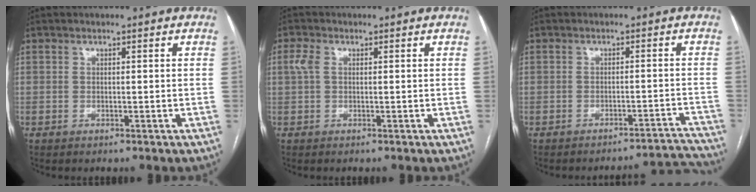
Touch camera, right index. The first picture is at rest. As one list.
[{"total": 2.2, "force": [0.6, 1.4, 1.7], "torque": [-0.052, 0.018, 0.015]}, {"total": 8.4, "force": [-8.4, -0.6, -0.5], "torque": [0.026, 0.019, -0.097]}]